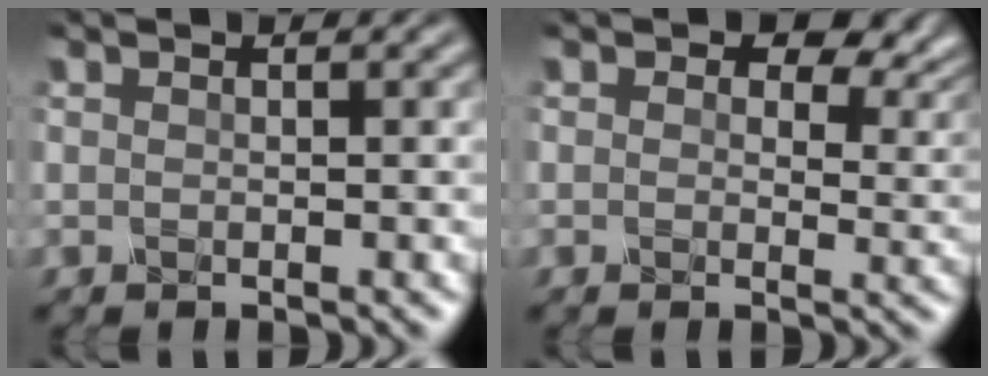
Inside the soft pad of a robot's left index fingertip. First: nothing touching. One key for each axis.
{"total": 6.7, "fx": 3.2, "fy": 4.0, "fz": 4.3, "tx": -0.055, "ty": -0.005, "tz": 0.037}